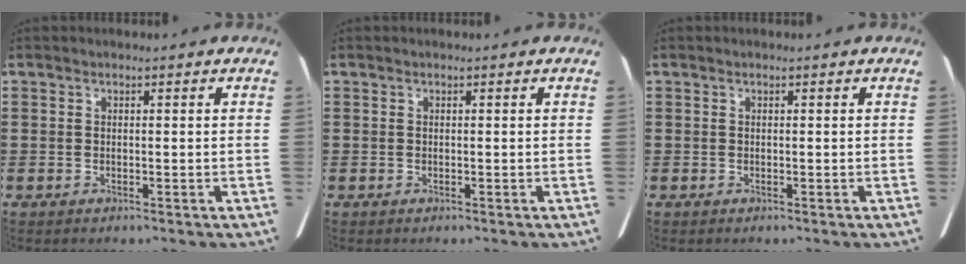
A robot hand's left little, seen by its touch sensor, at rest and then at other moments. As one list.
[{"total": 0.0}, {"total": 0.0}]